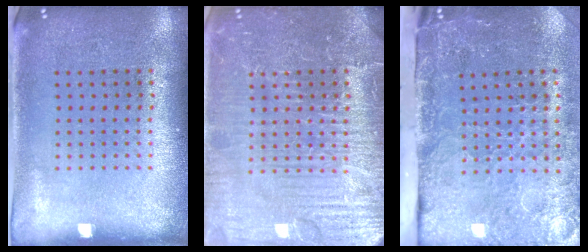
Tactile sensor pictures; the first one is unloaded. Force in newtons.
{"total": 7.7, "press": 7.7, "slide": 1.0}
{"total": 4.9, "press": 3.7, "slide": 3.2}